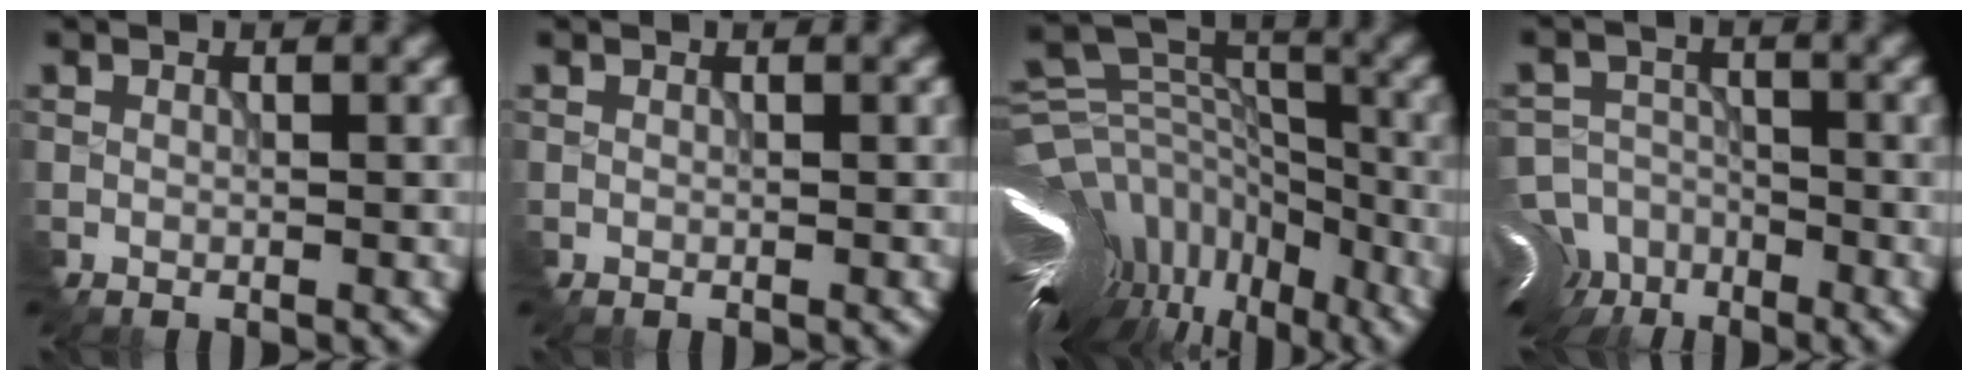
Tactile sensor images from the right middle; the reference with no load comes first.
{"total": 0.0}
{"total": 14.7, "force": [-9.1, 7.9, 8.4], "torque": [-0.159, 0.025, -0.097]}
{"total": 10.2, "force": [-7.3, 6.0, 3.8], "torque": [-0.067, -0.023, -0.115]}